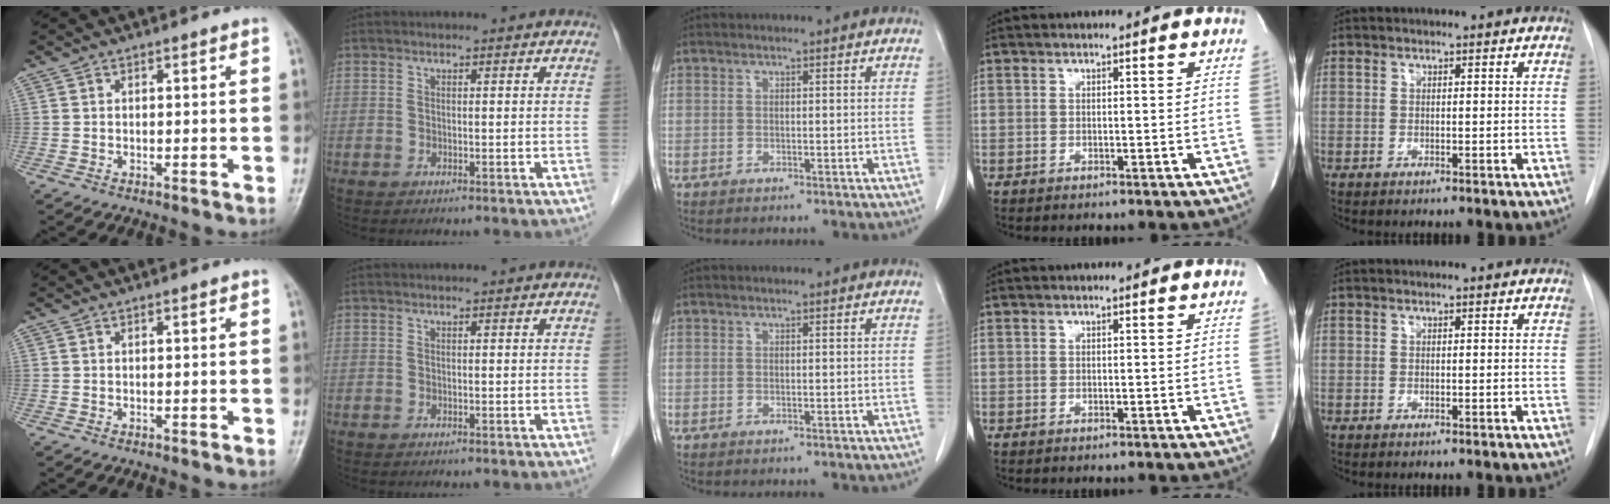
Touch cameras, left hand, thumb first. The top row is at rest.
{}